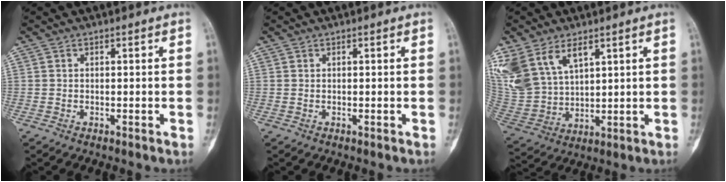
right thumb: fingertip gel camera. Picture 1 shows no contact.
{"total": 0.0}
{"total": 15.8, "force": [8.4, 9.4, 9.4], "torque": [-0.208, -0.017, 0.185]}